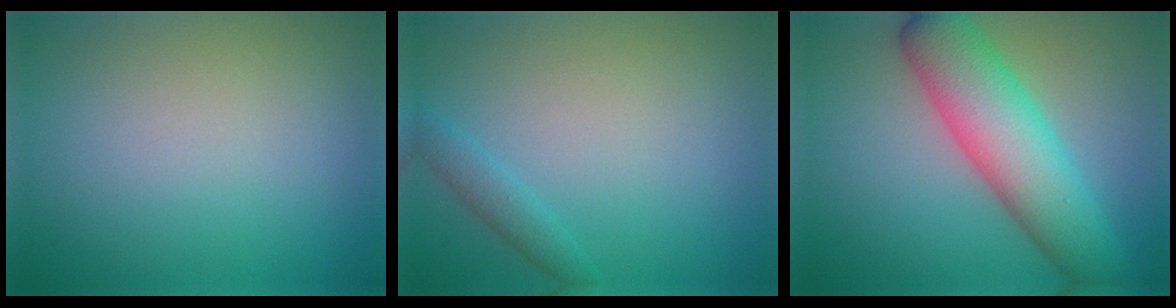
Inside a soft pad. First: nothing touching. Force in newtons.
{"total": 1.5, "press": 1.5, "slide": 0.1}
{"total": 8.3, "press": 8.3, "slide": 0.2}